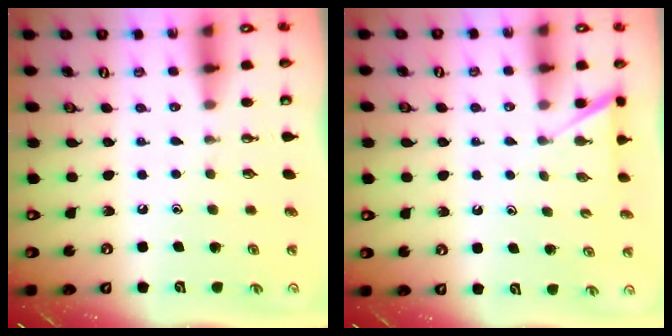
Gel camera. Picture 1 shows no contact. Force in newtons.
{"total": 3.7, "press": 3.7, "slide": 0.4}